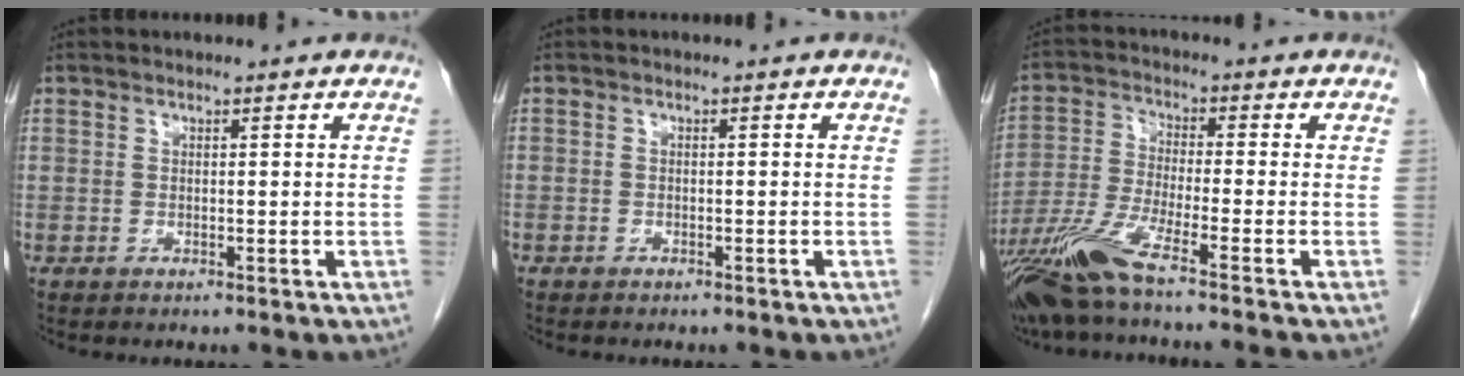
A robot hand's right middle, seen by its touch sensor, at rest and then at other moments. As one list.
[{"total": 0.9, "force": [-0.7, 0.6, 0.1], "torque": [-0.010, 0.002, -0.012]}, {"total": 9.6, "force": [-7.3, -1.4, 6.1], "torque": [-0.128, -0.033, -0.141]}]